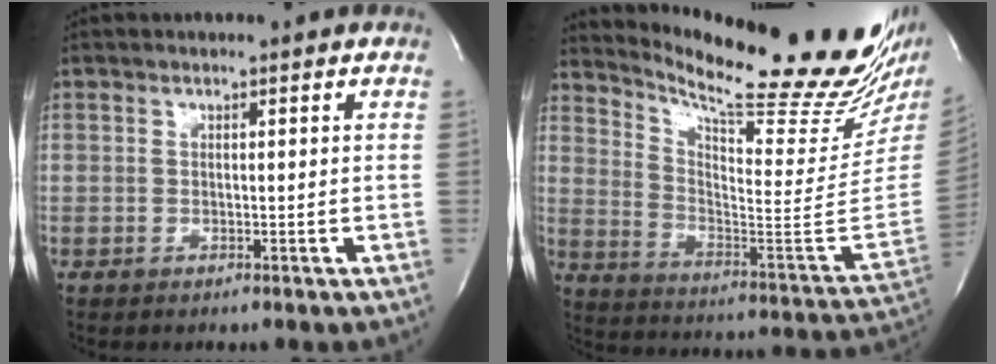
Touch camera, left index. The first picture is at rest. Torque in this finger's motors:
{"motor_torque": [-0.21, -1.34, 0.17, 0.04]}